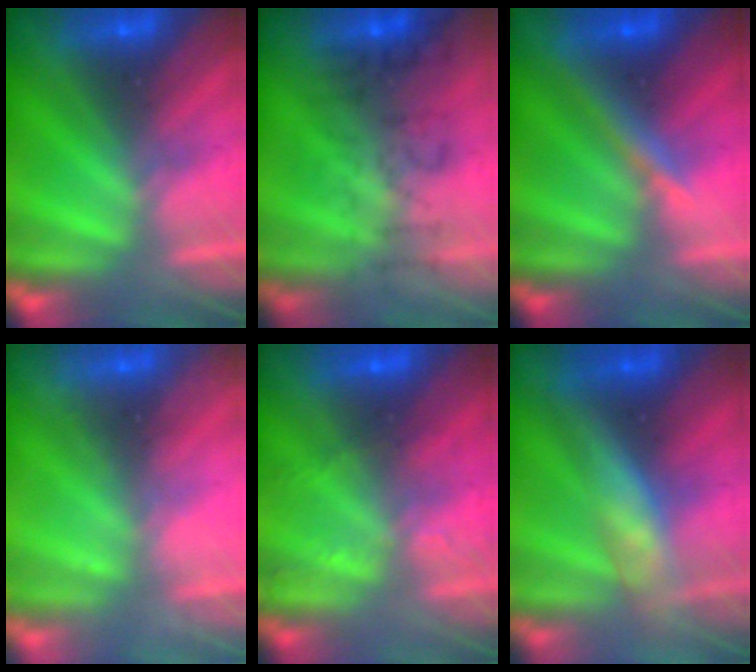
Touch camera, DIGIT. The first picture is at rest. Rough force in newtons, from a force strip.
{"total": 4.9}
{"total": 2.9}
{"total": 2.2}
{"total": 2.1}
{"total": 4.6}